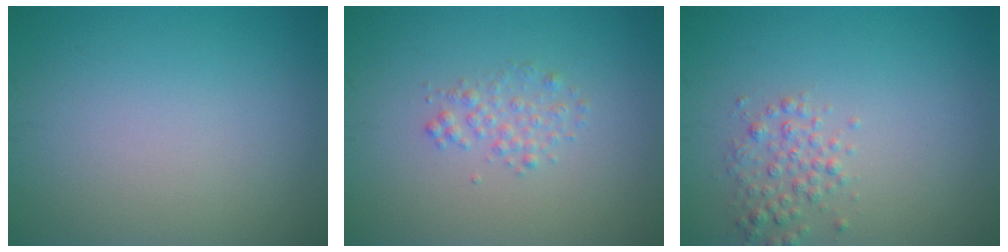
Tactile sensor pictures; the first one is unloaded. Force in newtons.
{"total": 1.5, "press": 1.5, "slide": 0.0}
{"total": 2.1, "press": 2.1, "slide": 0.0}